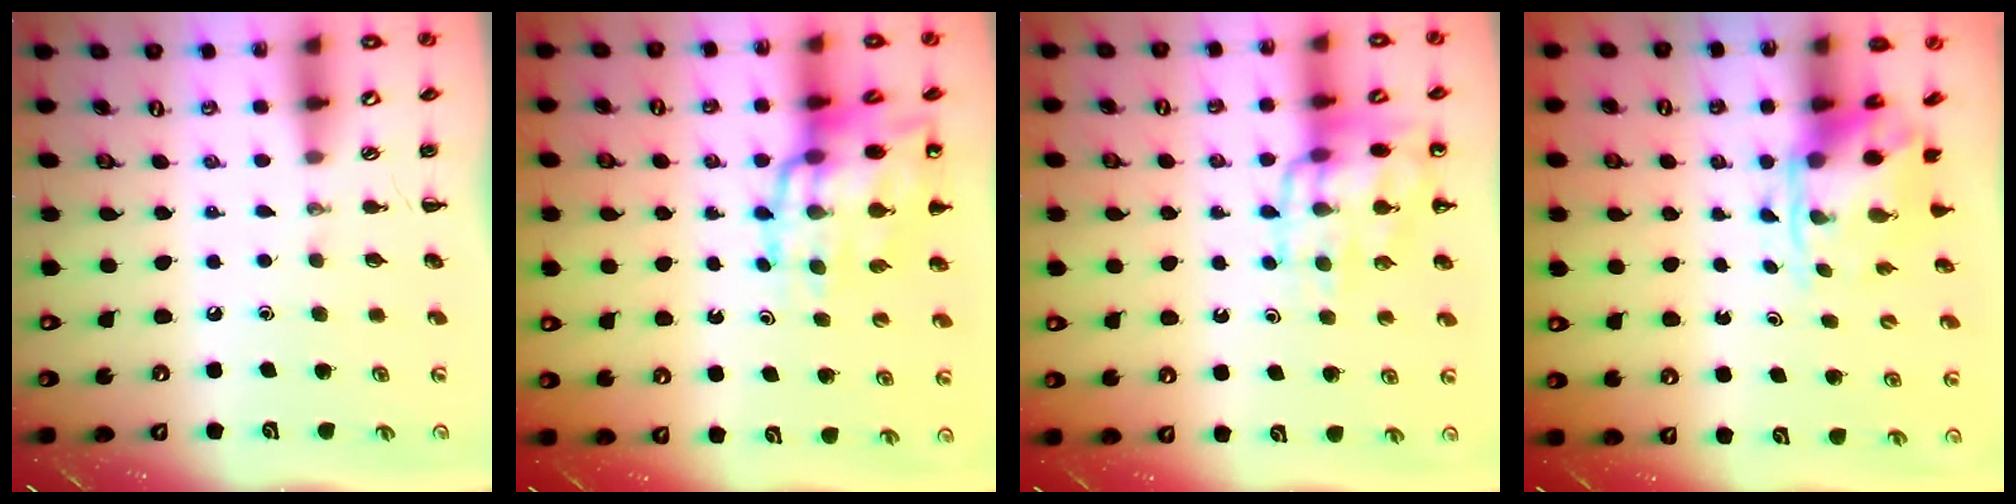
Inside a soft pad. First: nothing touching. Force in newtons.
{"total": 17.6, "press": 17.2, "slide": 3.9}
{"total": 15.4, "press": 15.3, "slide": 2.0}
{"total": 3.6, "press": 3.5, "slide": 1.0}